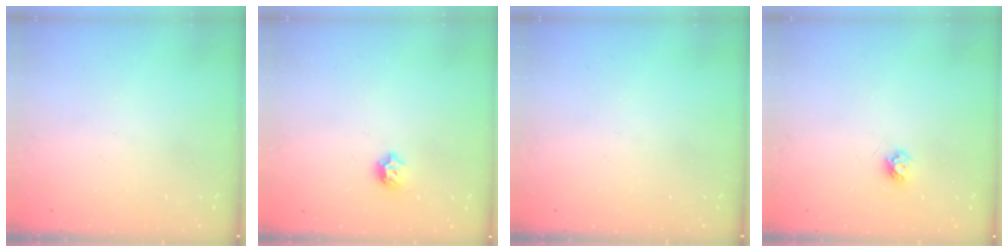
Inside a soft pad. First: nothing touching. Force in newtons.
{"total": 4.4, "press": 4.3, "slide": 0.9}
{"total": 0.0}
{"total": 3.9, "press": 3.8, "slide": 0.7}